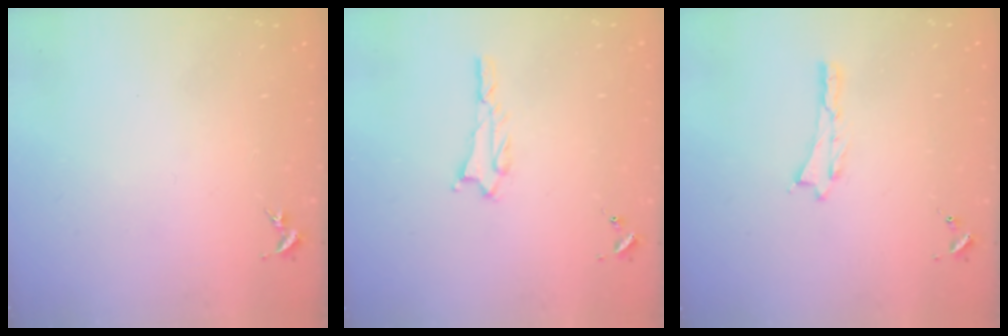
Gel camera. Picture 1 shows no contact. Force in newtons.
{"total": 1.8, "press": 1.8, "slide": 0.2}
{"total": 0.0}